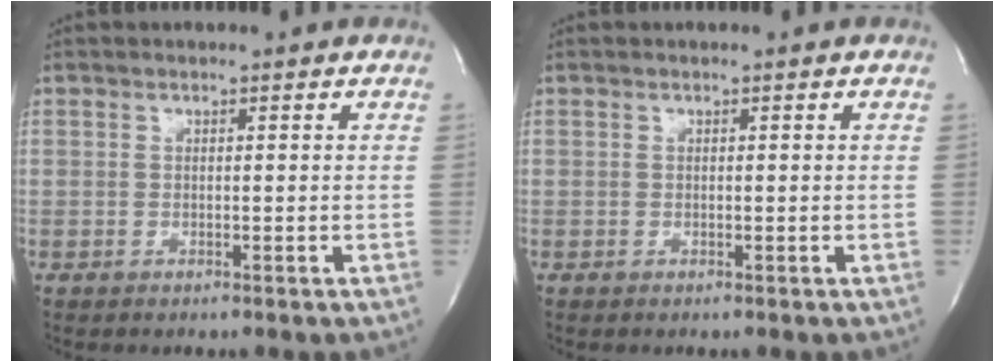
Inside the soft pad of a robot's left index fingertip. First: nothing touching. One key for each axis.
{"total": 0.0}